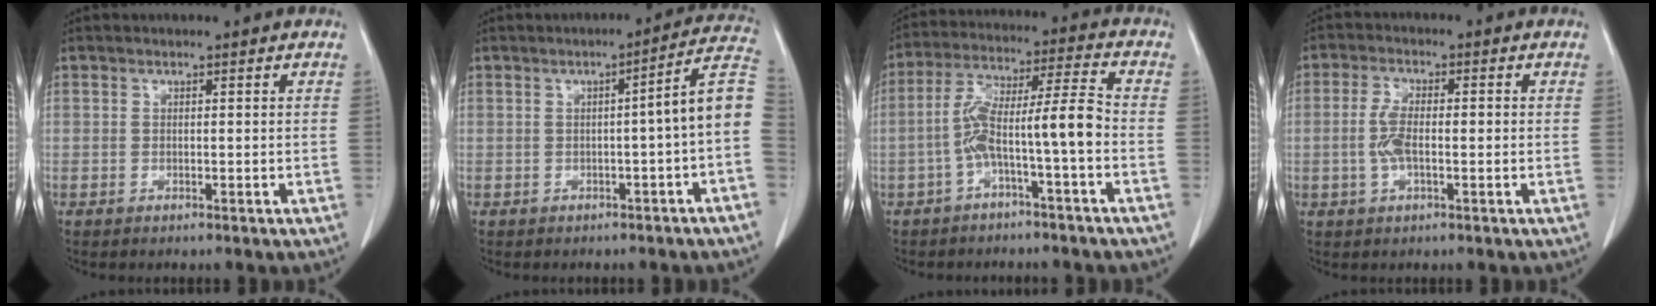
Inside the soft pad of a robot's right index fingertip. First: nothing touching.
{"total": 7.5, "force": [-1.3, -0.2, 7.4], "torque": [-0.083, 0.022, -0.024]}
{"total": 9.4, "force": [-2.9, 0.1, 8.9], "torque": [-0.165, 0.039, -0.050]}
{"total": 4.4, "force": [-0.5, 1.6, 4.0], "torque": [-0.096, 0.010, -0.009]}